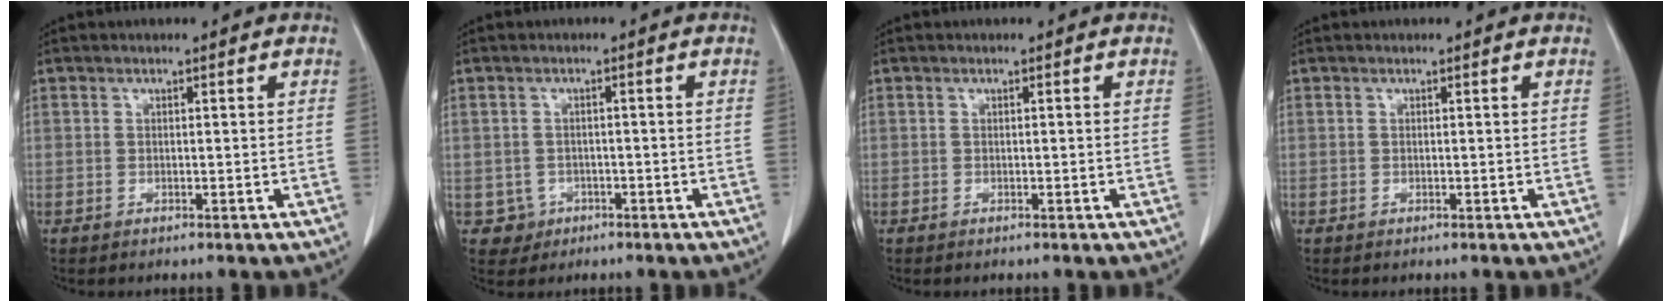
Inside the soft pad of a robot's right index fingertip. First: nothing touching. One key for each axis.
{"total": 3.2, "fx": -1.0, "fy": 3.0, "fz": -0.2, "tx": 0.012, "ty": 0.013, "tz": -0.012}
{"total": 0.0}
{"total": 0.0}